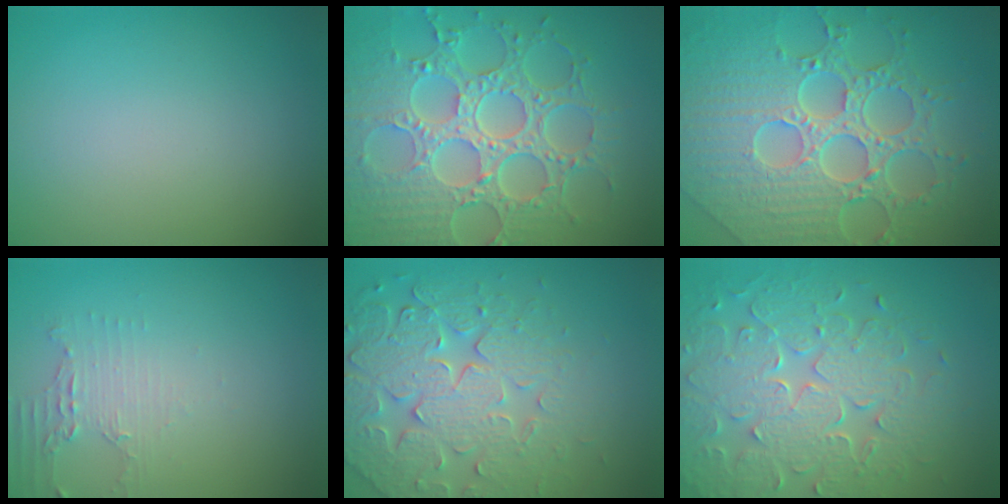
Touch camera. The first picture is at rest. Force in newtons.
{"total": 8.8, "press": 6.6, "slide": 5.8}
{"total": 9.4, "press": 7.0, "slide": 6.3}
{"total": 2.0, "press": 1.5, "slide": 1.3}
{"total": 6.9, "press": 5.7, "slide": 3.9}
{"total": 8.1, "press": 5.8, "slide": 5.7}